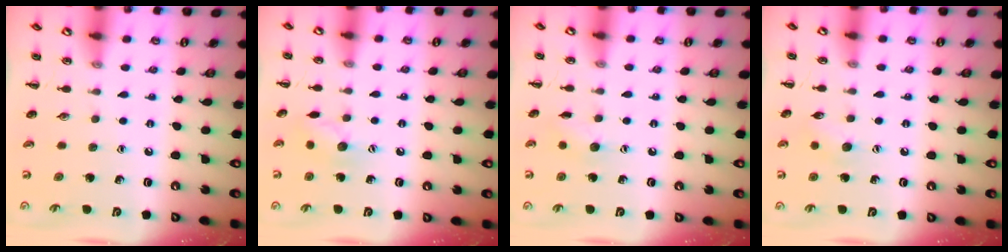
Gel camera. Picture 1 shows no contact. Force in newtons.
{"total": 7.5, "press": 7.4, "slide": 1.1}
{"total": 5.5, "press": 5.3, "slide": 1.1}
{"total": 5.9, "press": 5.7, "slide": 1.5}